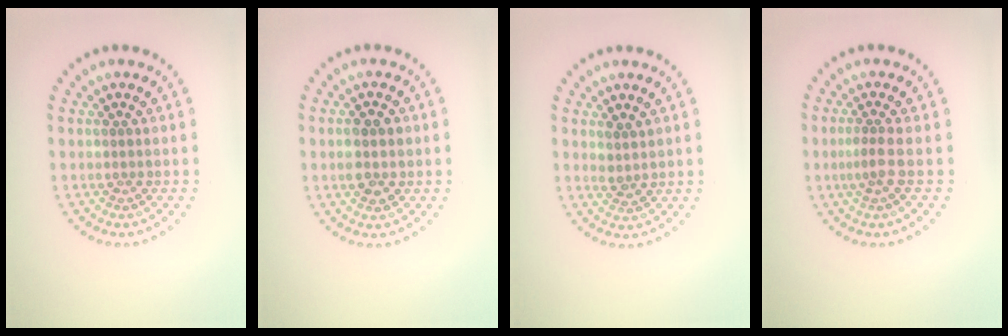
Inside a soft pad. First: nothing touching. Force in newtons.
{"total": 2.8, "press": 2.8, "slide": 0.1}
{"total": 1.4, "press": 1.1, "slide": 0.8}
{"total": 1.7, "press": 1.2, "slide": 1.2}